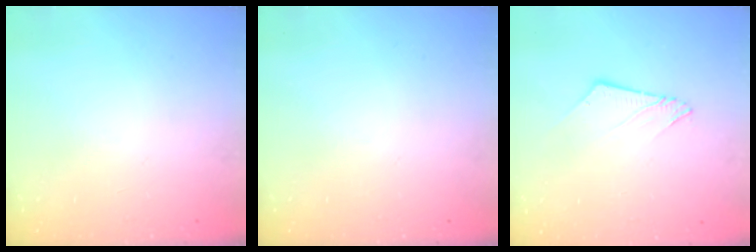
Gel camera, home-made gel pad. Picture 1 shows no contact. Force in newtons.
{"total": 0.0}
{"total": 6.2, "press": 6.2, "slide": 0.6}